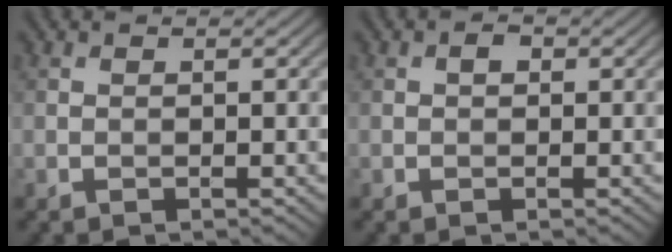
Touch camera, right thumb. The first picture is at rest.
{"total": 1.1, "force": [0.1, 0.8, 0.7], "torque": [-0.009, 0.000, -0.002]}